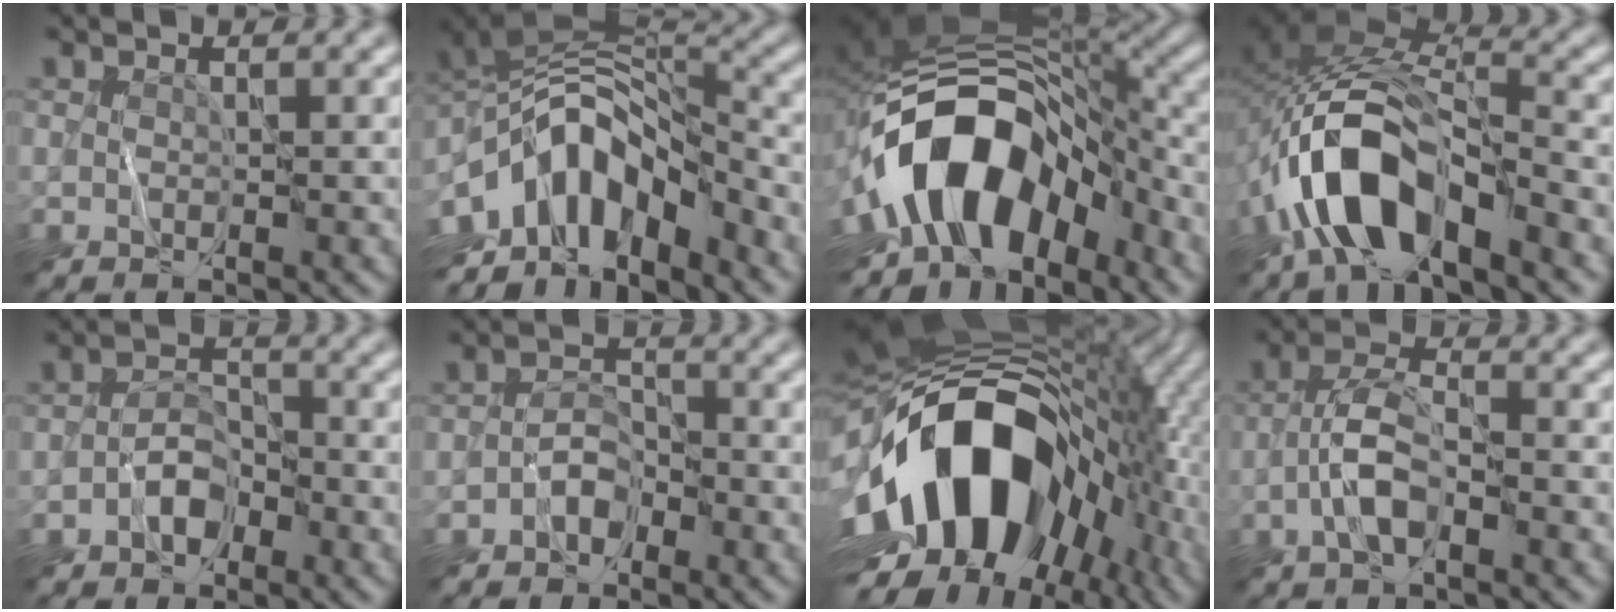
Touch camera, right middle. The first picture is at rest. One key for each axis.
{"total": 11.4, "fx": -4.1, "fy": 6.2, "fz": 8.6, "tx": -0.139, "ty": 0.011, "tz": -0.079}
{"total": 13.5, "fx": -5.1, "fy": 8.3, "fz": 9.3, "tx": -0.150, "ty": 0.012, "tz": -0.099}
{"total": 9.9, "fx": -5.0, "fy": 4.8, "fz": 7.2, "tx": -0.133, "ty": 0.007, "tz": -0.096}
{"total": 2.6, "fx": -1.3, "fy": 1.7, "fz": 1.5, "tx": -0.015, "ty": 0.011, "tz": -0.027}
{"total": 2.2, "fx": -1.3, "fy": 1.5, "fz": 1.1, "tx": -0.010, "ty": 0.011, "tz": -0.028}
{"total": 18.3, "fx": -2.7, "fy": 12.1, "fz": 13.5, "tx": -0.233, "ty": -0.008, "tz": -0.045}
{"total": 4.0, "fx": -1.6, "fy": 1.5, "fz": 3.3, "tx": -0.061, "ty": 0.011, "tz": -0.038}